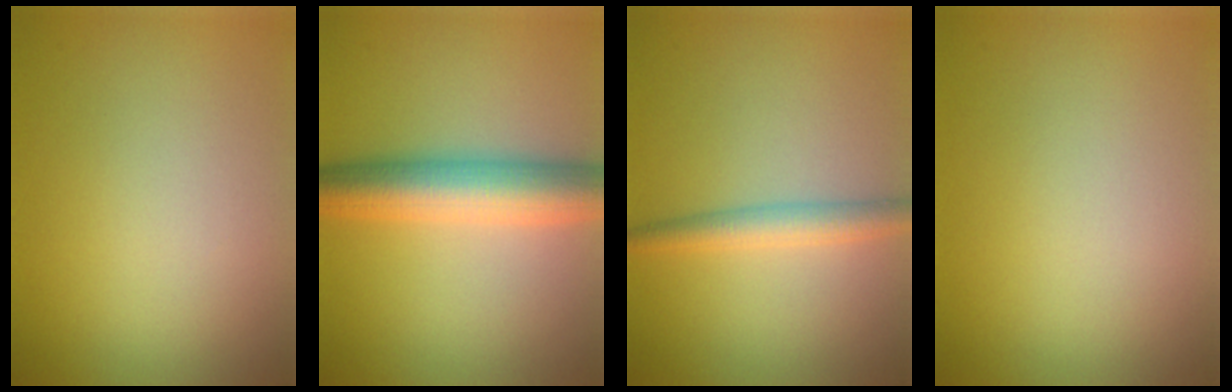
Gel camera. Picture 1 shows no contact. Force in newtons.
{"total": 7.1, "press": 7.1, "slide": 0.0}
{"total": 2.8, "press": 2.8, "slide": 0.1}
{"total": 0.0}